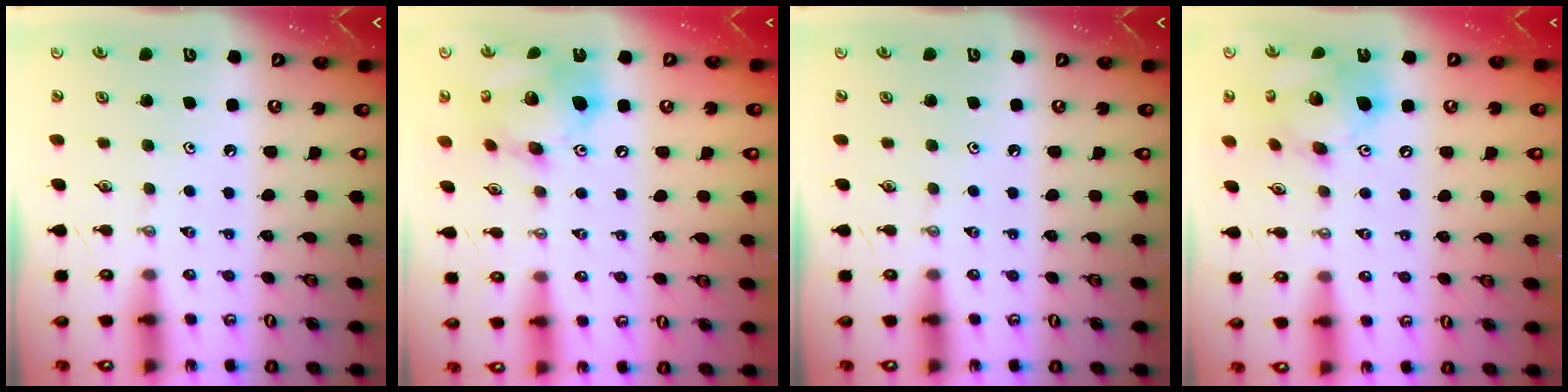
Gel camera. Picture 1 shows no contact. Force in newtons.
{"total": 16.5, "press": 16.3, "slide": 2.5}
{"total": 0.0}
{"total": 15.3, "press": 15.1, "slide": 2.5}